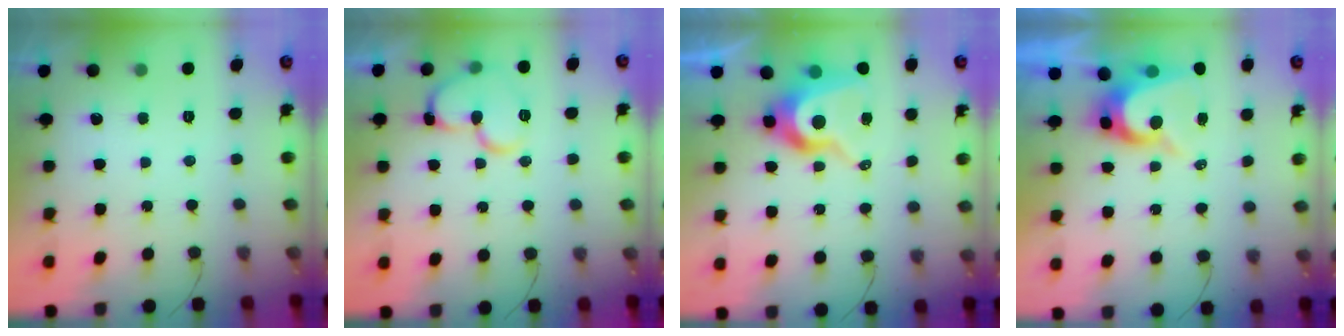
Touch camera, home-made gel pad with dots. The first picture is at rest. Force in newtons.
{"total": 13.2, "press": 13.1, "slide": 1.7}
{"total": 11.7, "press": 11.6, "slide": 1.1}
{"total": 7.7, "press": 7.7, "slide": 0.7}